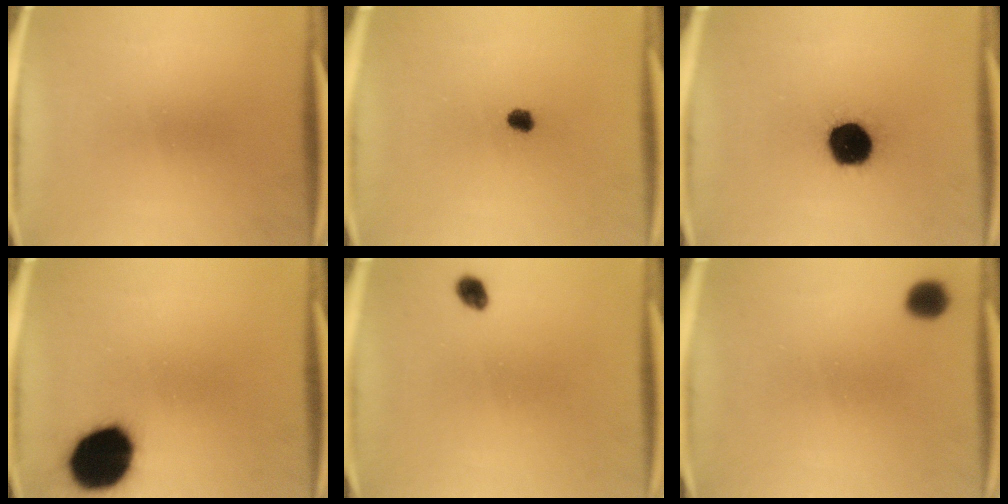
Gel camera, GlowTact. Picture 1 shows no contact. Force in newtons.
{"total": 2.1}
{"total": 14.8}
{"total": 17.3}
{"total": 2.0}
{"total": 5.5}